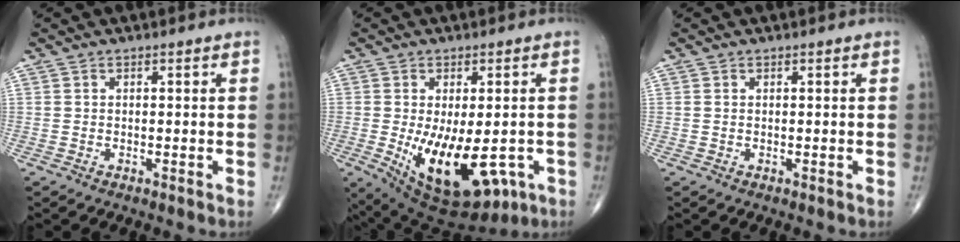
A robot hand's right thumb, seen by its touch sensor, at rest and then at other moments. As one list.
[{"total": 17.6, "force": [-5.0, 8.6, 14.5], "torque": [-0.221, -0.017, -0.049]}, {"total": 0.0}]